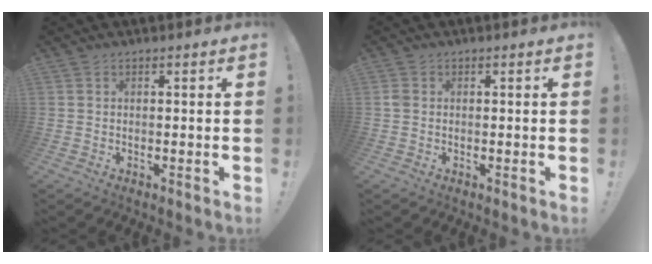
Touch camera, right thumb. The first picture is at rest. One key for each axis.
{"total": 1.6, "fx": -0.1, "fy": 1.3, "fz": 1.0, "tx": -0.018, "ty": 0.006, "tz": -0.002}